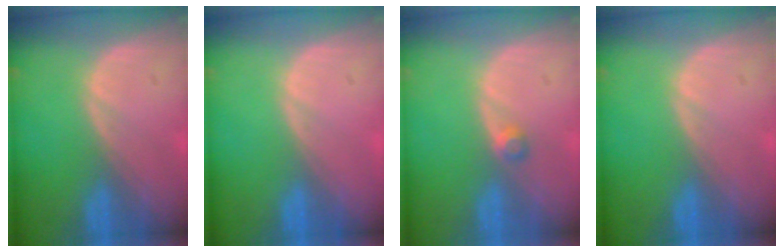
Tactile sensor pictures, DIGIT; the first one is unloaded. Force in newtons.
{"total": 0.0}
{"total": 1.6, "press": 1.4, "slide": 0.9}
{"total": 0.0}